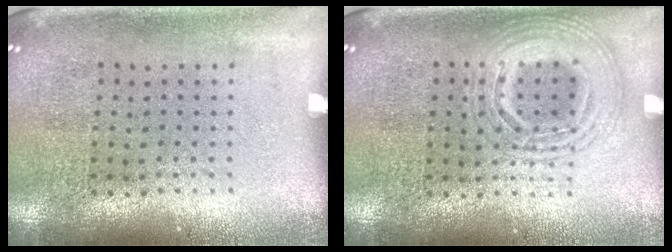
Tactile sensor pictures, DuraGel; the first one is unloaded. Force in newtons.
{"total": 2.3, "press": 2.3, "slide": 0.3}